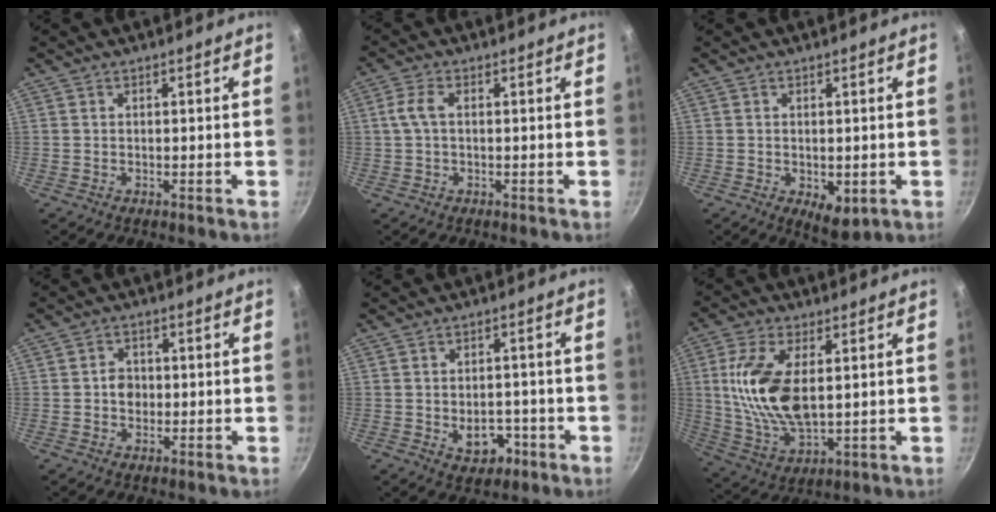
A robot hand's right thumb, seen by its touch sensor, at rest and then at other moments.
{"total": 3.6, "force": [0.3, 1.9, 3.0], "torque": [-0.074, 0.009, 0.004]}
{"total": 5.3, "force": [-1.3, 2.9, 4.3], "torque": [-0.053, -0.010, -0.007]}
{"total": 3.3, "force": [-0.3, 2.8, 1.8], "torque": [-0.011, 0.006, -0.010]}
{"total": 5.8, "force": [-2.0, 4.1, 3.7], "torque": [-0.028, 0.016, -0.020]}
{"total": 15.5, "force": [2.1, 7.7, 13.3], "torque": [-0.271, -0.013, 0.049]}